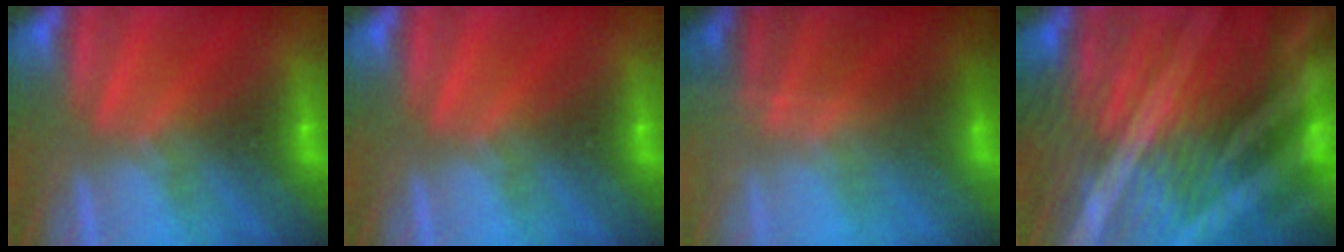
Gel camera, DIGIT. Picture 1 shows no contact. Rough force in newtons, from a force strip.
{"total": 0.0}
{"total": 1.7}
{"total": 9.7}